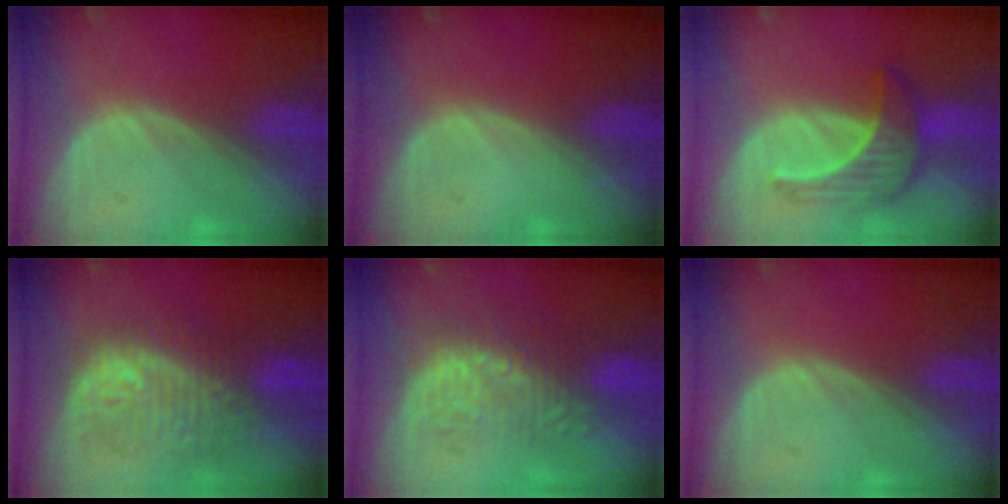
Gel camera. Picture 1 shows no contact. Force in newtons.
{"total": 0.0}
{"total": 6.8, "press": 6.4, "slide": 2.2}
{"total": 10.4, "press": 10.1, "slide": 2.6}
{"total": 9.0, "press": 8.6, "slide": 2.5}
{"total": 0.0}